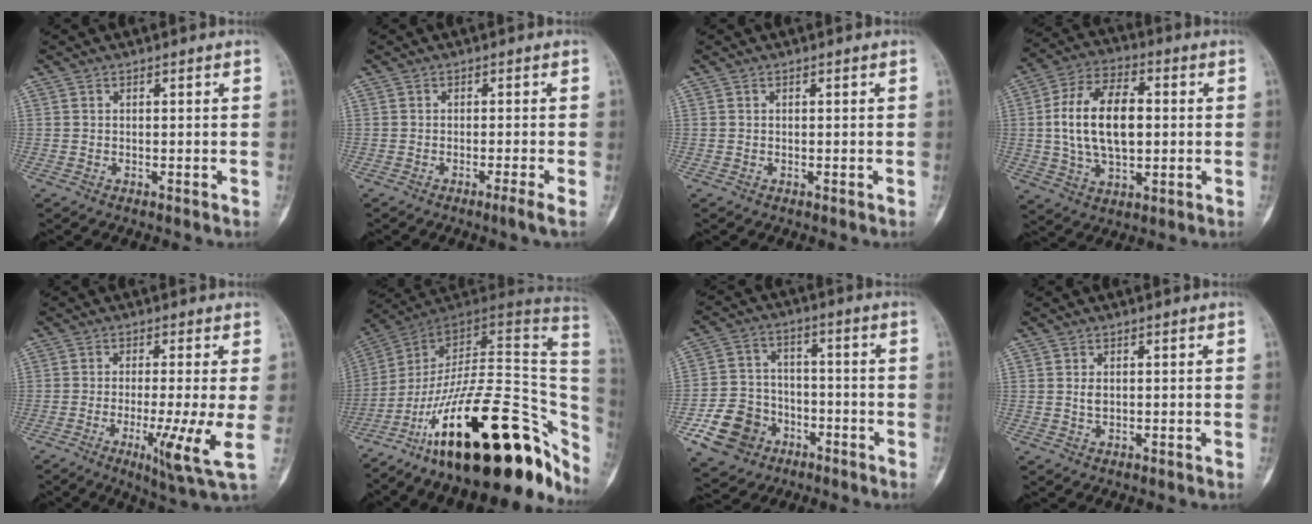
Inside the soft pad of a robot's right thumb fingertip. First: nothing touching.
{"total": 2.1, "force": [-1.1, -0.6, 1.6], "torque": [-0.039, 0.000, -0.023]}
{"total": 0.0}
{"total": 15.9, "force": [0.7, 9.2, 13.0], "torque": [-0.218, 0.016, 0.011]}
{"total": 9.5, "force": [-1.9, 0.2, 9.3], "torque": [-0.162, -0.028, -0.035]}
{"total": 35.6, "force": [-15.4, 14.5, 28.6], "torque": [-0.315, 0.074, -0.234]}
{"total": 12.0, "force": [-5.6, 9.8, 4.2], "torque": [-0.053, 0.045, -0.091]}
{"total": 1.8, "force": [0.2, 1.1, 1.4], "torque": [-0.024, -0.003, 0.006]}